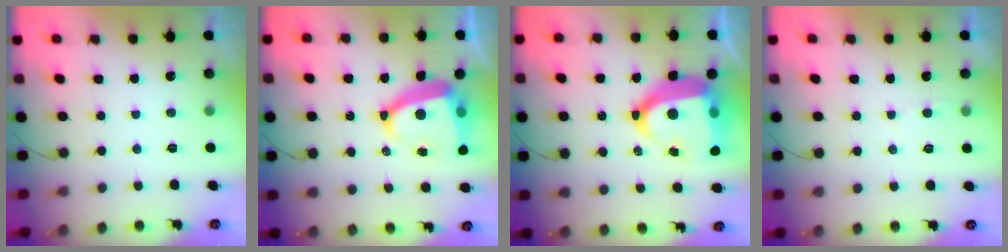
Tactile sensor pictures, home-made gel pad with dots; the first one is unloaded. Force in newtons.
{"total": 13.8, "press": 13.7, "slide": 2.0}
{"total": 20.3, "press": 20.2, "slide": 2.2}
{"total": 2.1, "press": 2.1, "slide": 0.2}